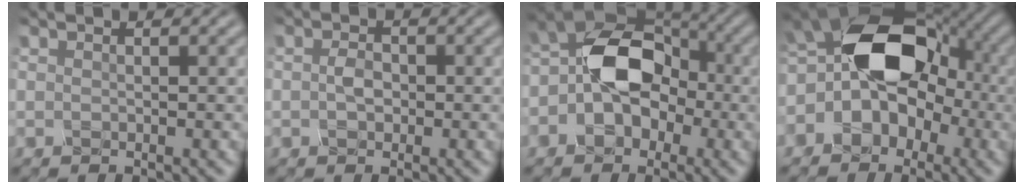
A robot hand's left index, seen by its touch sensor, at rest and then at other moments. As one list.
[{"total": 1.6, "force": [-0.2, 1.1, 1.2], "torque": [-0.024, 0.002, -0.007]}, {"total": 8.0, "force": [-1.3, 5.6, 5.5], "torque": [-0.068, 0.009, -0.038]}, {"total": 12.2, "force": [-0.7, 8.5, 8.7], "torque": [-0.089, 0.024, -0.047]}]